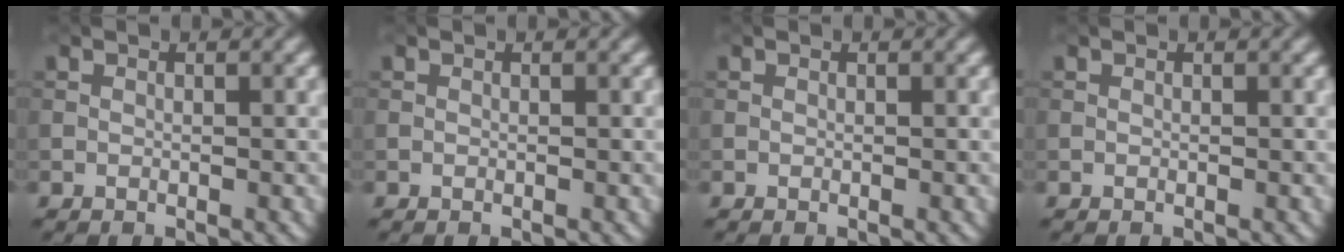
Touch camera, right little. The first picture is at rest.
{"total": 0.0}
{"total": 0.0}
{"total": 0.0}